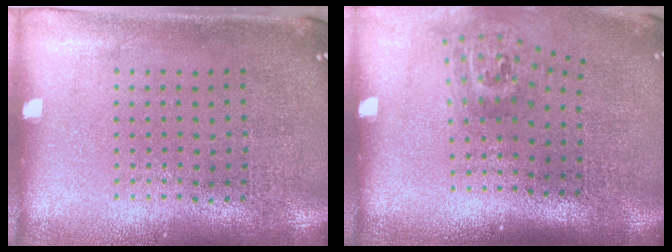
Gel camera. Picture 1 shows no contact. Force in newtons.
{"total": 1.8, "press": 1.2, "slide": 1.3}